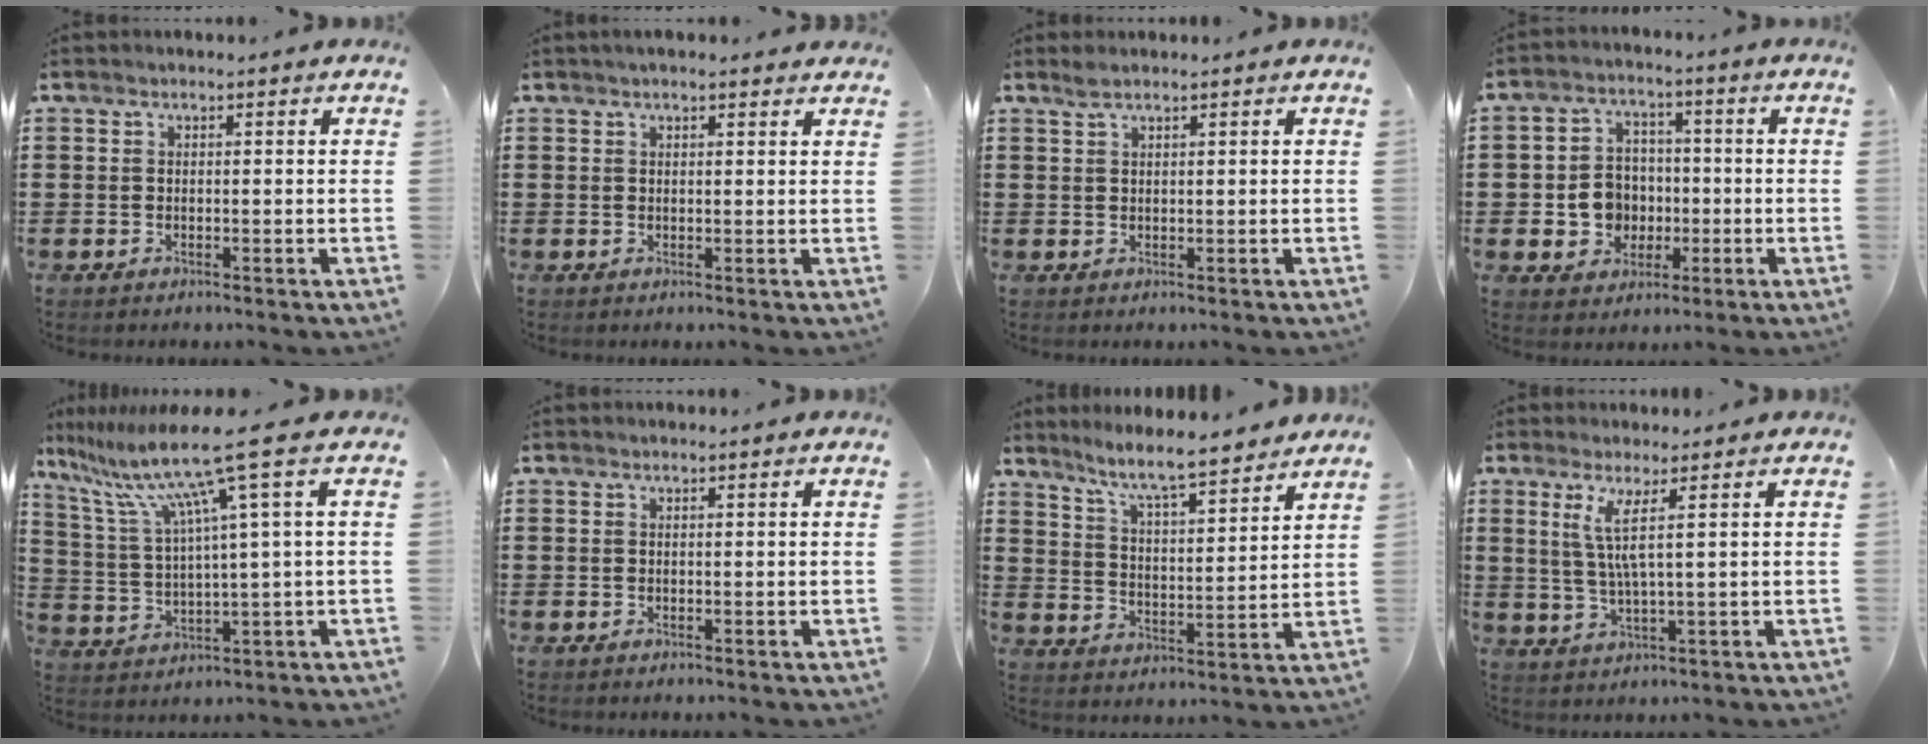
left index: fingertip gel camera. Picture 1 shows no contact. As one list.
[{"total": 1.5, "force": [1.3, 0.2, 0.8], "torque": [-0.017, 0.003, 0.024]}, {"total": 1.4, "force": [1.0, 0.1, 0.9], "torque": [-0.019, 0.000, 0.019]}, {"total": 6.7, "force": [-1.1, 6.1, 2.5], "torque": [-0.063, 0.013, -0.020]}, {"total": 11.9, "force": [6.3, -0.5, 10.1], "torque": [-0.230, -0.031, 0.090]}, {"total": 0.0}, {"total": 6.8, "force": [6.1, 0.0, 3.1], "torque": [-0.082, -0.041, 0.102]}, {"total": 5.1, "force": [1.9, -0.1, 4.7], "torque": [-0.106, -0.011, 0.029]}]